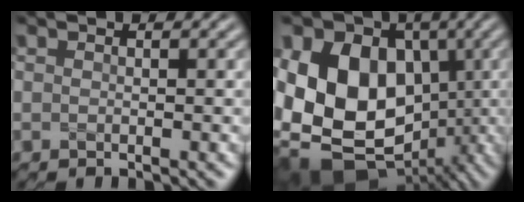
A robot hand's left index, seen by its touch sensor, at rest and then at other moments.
{"total": 19.9, "force": [-1.0, 16.3, 11.4], "torque": [-0.224, 0.032, -0.043]}